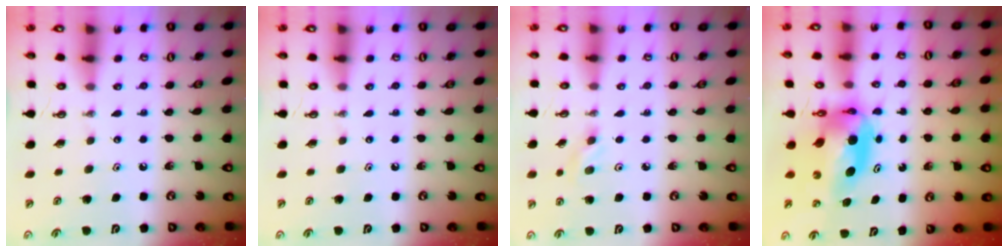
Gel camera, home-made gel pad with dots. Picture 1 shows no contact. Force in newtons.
{"total": 0.0}
{"total": 4.2, "press": 4.2, "slide": 0.6}
{"total": 6.8, "press": 6.7, "slide": 1.1}